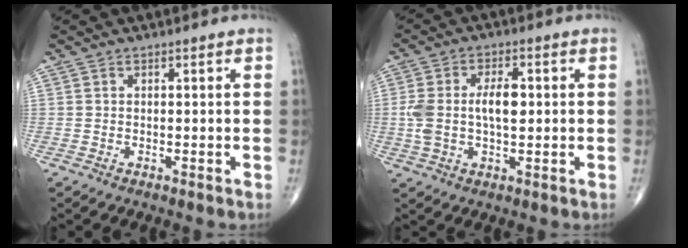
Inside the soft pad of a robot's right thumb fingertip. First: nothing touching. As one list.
[{"total": 8.8, "force": [0.5, 4.4, 7.6], "torque": [-0.157, 0.014, 0.012]}]